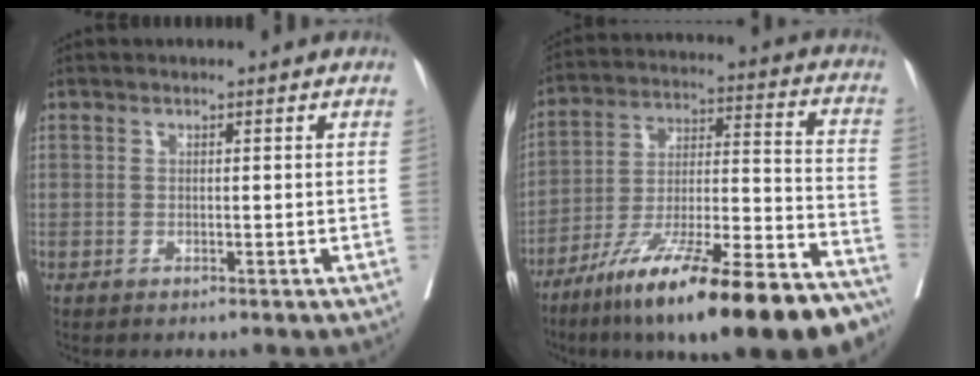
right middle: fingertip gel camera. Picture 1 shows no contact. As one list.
[{"total": 26.6, "force": [-19.8, 2.7, 17.6], "torque": [-0.219, -0.006, -0.324]}]